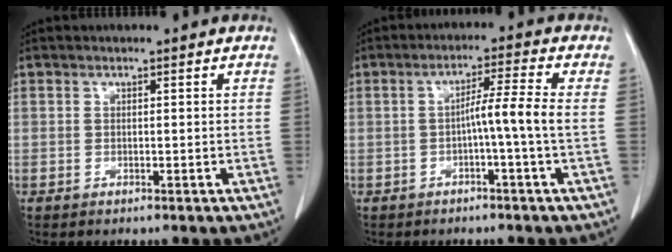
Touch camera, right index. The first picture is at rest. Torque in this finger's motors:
{"motor_torque": [0.72, -0.26, 0.34, 0.10]}